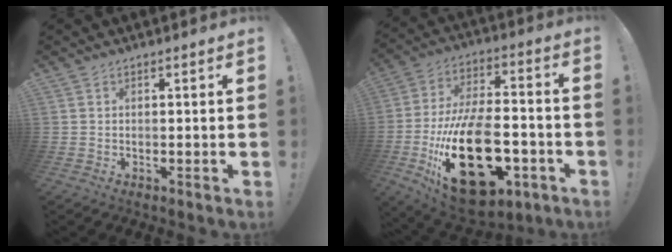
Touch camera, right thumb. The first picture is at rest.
{"total": 29.6, "force": [-9.0, 15.8, 23.4], "torque": [-0.438, 0.051, -0.130]}